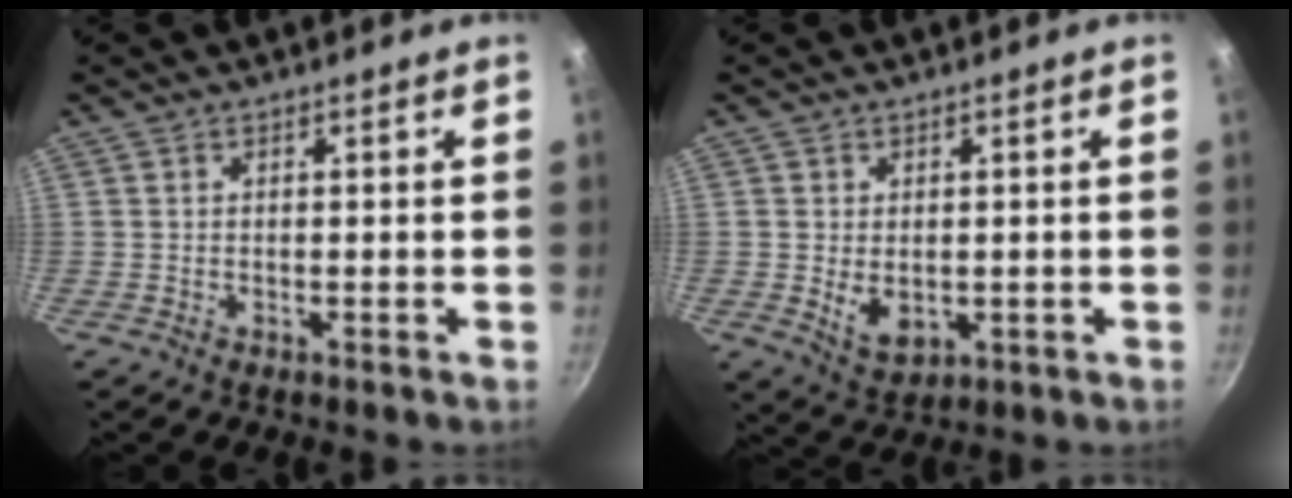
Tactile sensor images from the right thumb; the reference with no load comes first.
{"total": 5.4, "force": [-0.2, 3.8, 3.9], "torque": [-0.059, -0.013, 0.009]}